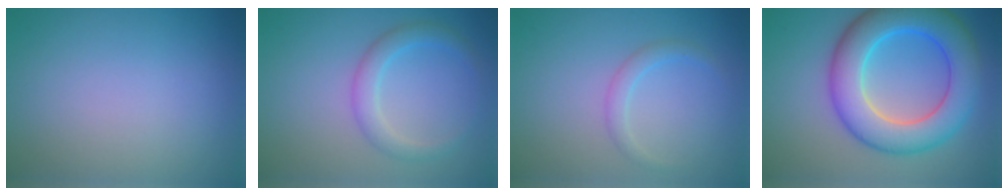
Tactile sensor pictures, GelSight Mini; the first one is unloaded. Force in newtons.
{"total": 2.4, "press": 2.4, "slide": 0.2}
{"total": 1.4, "press": 1.4, "slide": 0.1}
{"total": 8.8, "press": 8.8, "slide": 0.3}